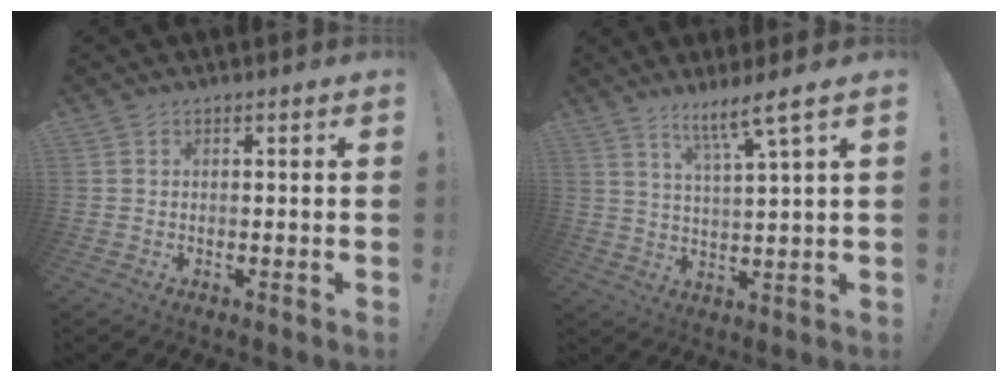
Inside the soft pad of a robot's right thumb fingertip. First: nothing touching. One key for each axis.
{"total": 7.3, "fx": 5.3, "fy": -0.7, "fz": 5.0, "tx": -0.077, "ty": -0.034, "tz": 0.081}